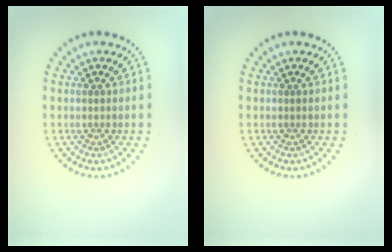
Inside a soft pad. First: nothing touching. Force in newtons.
{"total": 0.0}